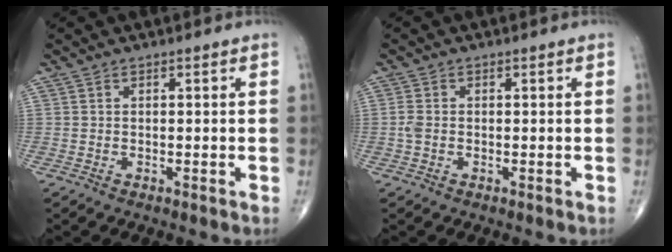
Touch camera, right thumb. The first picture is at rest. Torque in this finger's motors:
{"motor_torque": [0.46, 0.84, 0.28, -0.24, 0.01]}